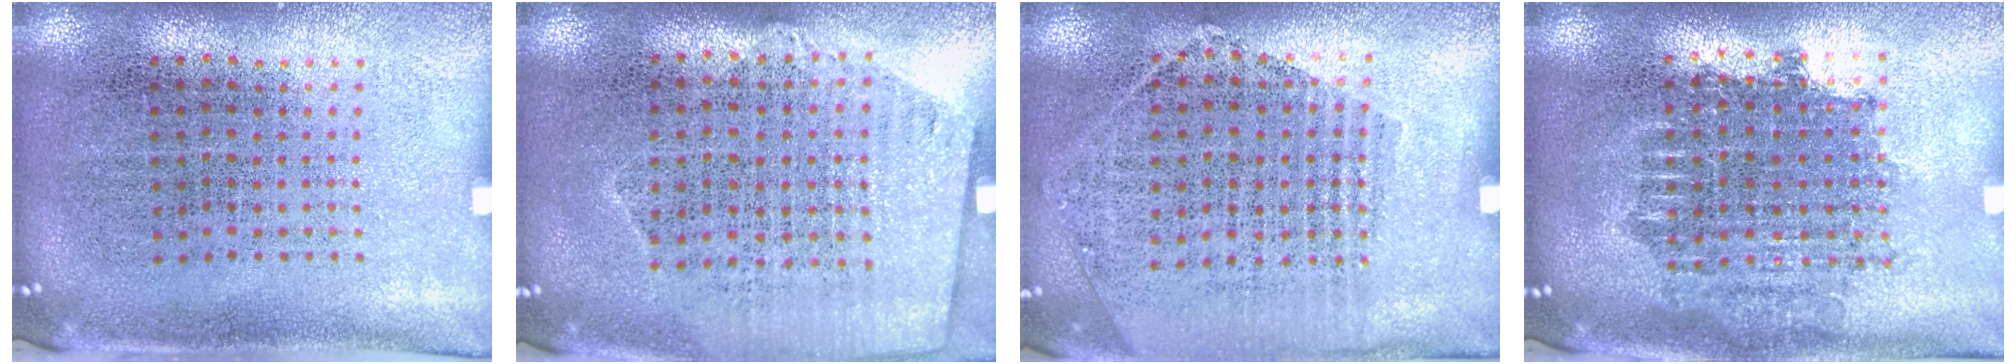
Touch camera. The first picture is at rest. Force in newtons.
{"total": 0.9, "press": 0.7, "slide": 0.7}
{"total": 1.2, "press": 1.1, "slide": 0.5}
{"total": 1.7, "press": 1.4, "slide": 1.0}